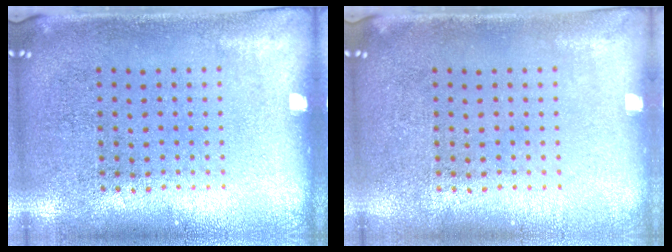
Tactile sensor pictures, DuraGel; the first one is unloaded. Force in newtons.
{"total": 0.0}